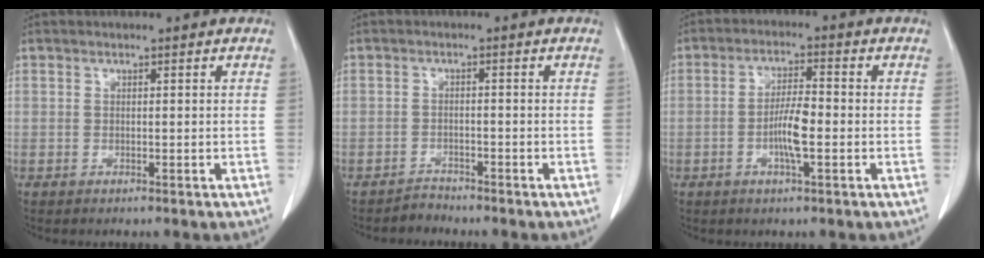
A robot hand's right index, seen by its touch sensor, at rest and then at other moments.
{"total": 1.7, "force": [-1.6, 0.4, -0.6], "torque": [0.015, -0.003, -0.028]}
{"total": 5.6, "force": [-1.4, 0.8, 5.3], "torque": [-0.106, 0.001, -0.027]}